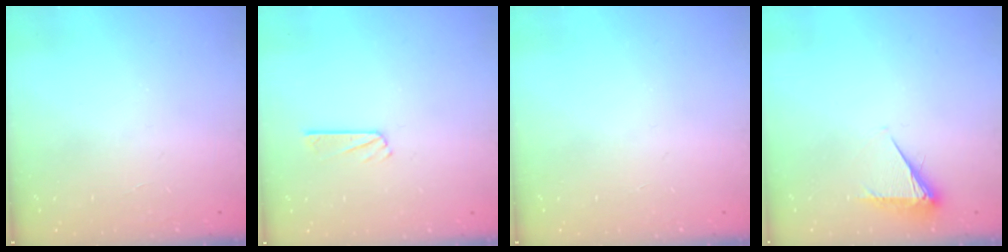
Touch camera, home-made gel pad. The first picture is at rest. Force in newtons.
{"total": 5.3, "press": 5.3, "slide": 0.3}
{"total": 0.0}
{"total": 4.4, "press": 4.3, "slide": 0.7}